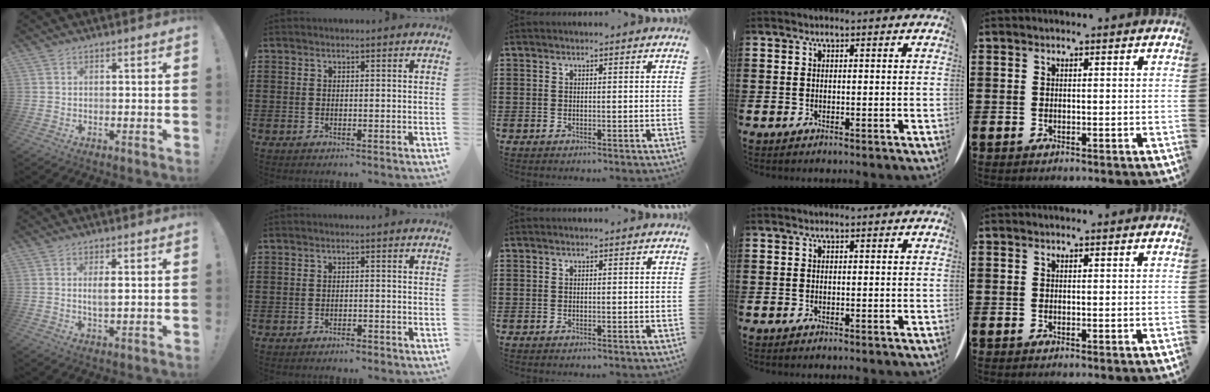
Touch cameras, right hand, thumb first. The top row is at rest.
{"thumb": {"total": 3.3, "force": [0.7, 1.0, 3.1], "torque": [-0.052, -0.011, 0.006]}, "index": {"total": 2.0, "force": [-1.9, 0.0, 0.7], "torque": [-0.014, 0.000, -0.036]}}